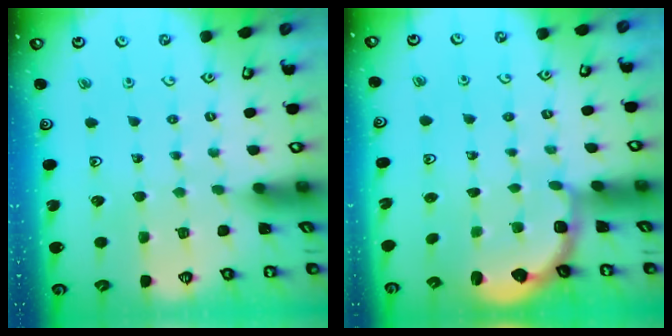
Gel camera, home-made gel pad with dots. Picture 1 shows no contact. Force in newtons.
{"total": 2.9, "press": 2.4, "slide": 1.6}